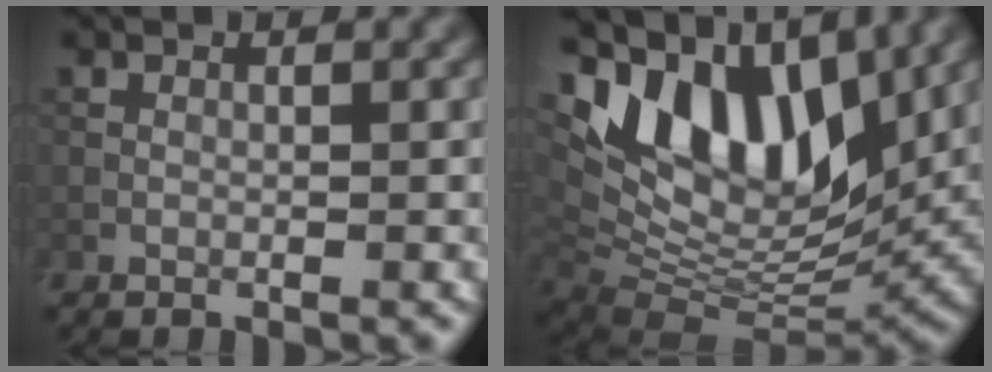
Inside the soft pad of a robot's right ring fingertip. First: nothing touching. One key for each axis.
{"total": 13.1, "fx": 5.3, "fy": 6.7, "fz": 10.0, "tx": -0.179, "ty": 0.012, "tz": 0.097}